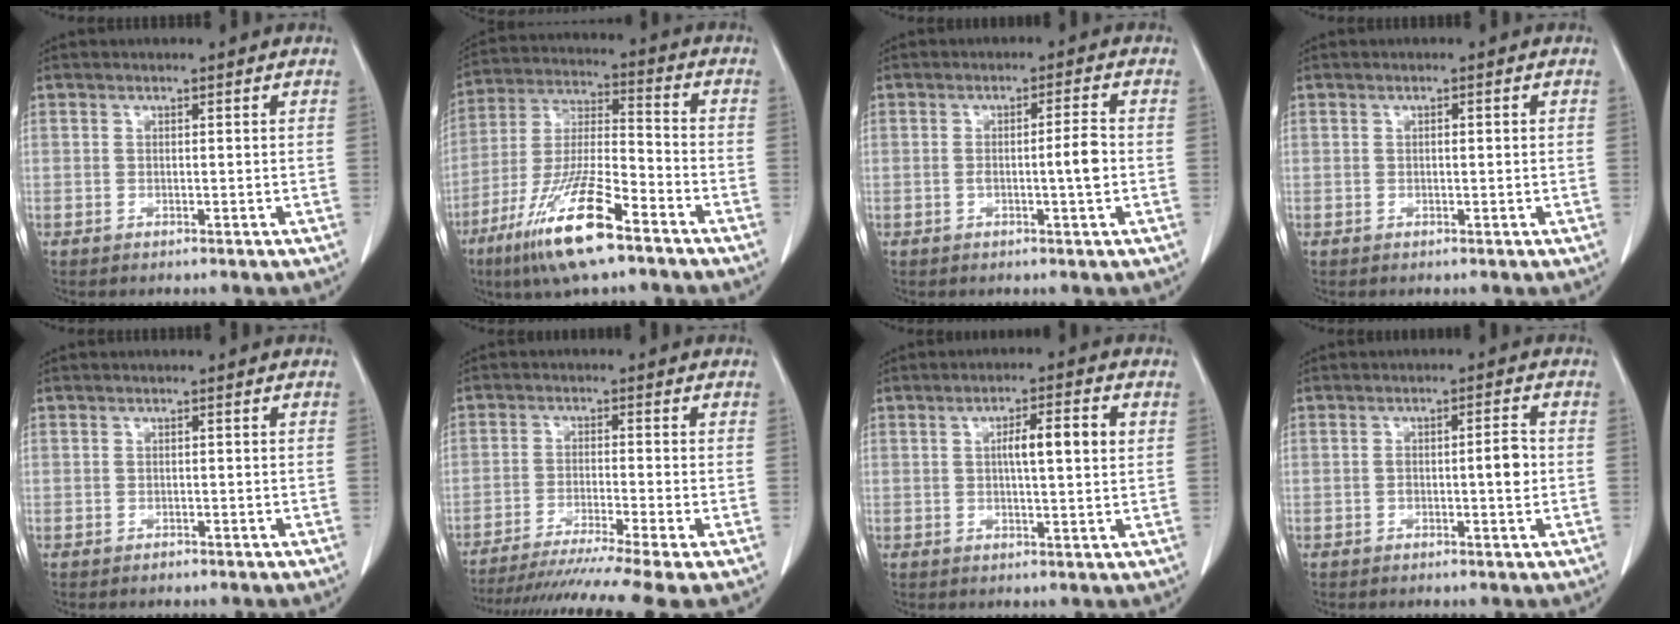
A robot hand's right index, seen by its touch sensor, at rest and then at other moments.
{"total": 15.3, "force": [-9.3, 2.1, 12.1], "torque": [-0.247, -0.029, -0.172]}
{"total": 3.7, "force": [-0.6, -0.1, 3.6], "torque": [-0.059, 0.001, -0.010]}
{"total": 0.8, "force": [0.1, 0.2, 0.8], "torque": [-0.014, 0.001, 0.002]}
{"total": 0.6, "force": [-0.4, 0.4, 0.0], "torque": [-0.002, 0.002, -0.008]}
{"total": 14.1, "force": [-11.4, -1.7, 8.1], "torque": [-0.131, -0.030, -0.182]}
{"total": 6.3, "force": [1.4, 0.8, 6.1], "torque": [-0.101, 0.009, 0.020]}
{"total": 3.6, "force": [-0.4, 0.7, 3.5], "torque": [-0.056, 0.006, -0.006]}